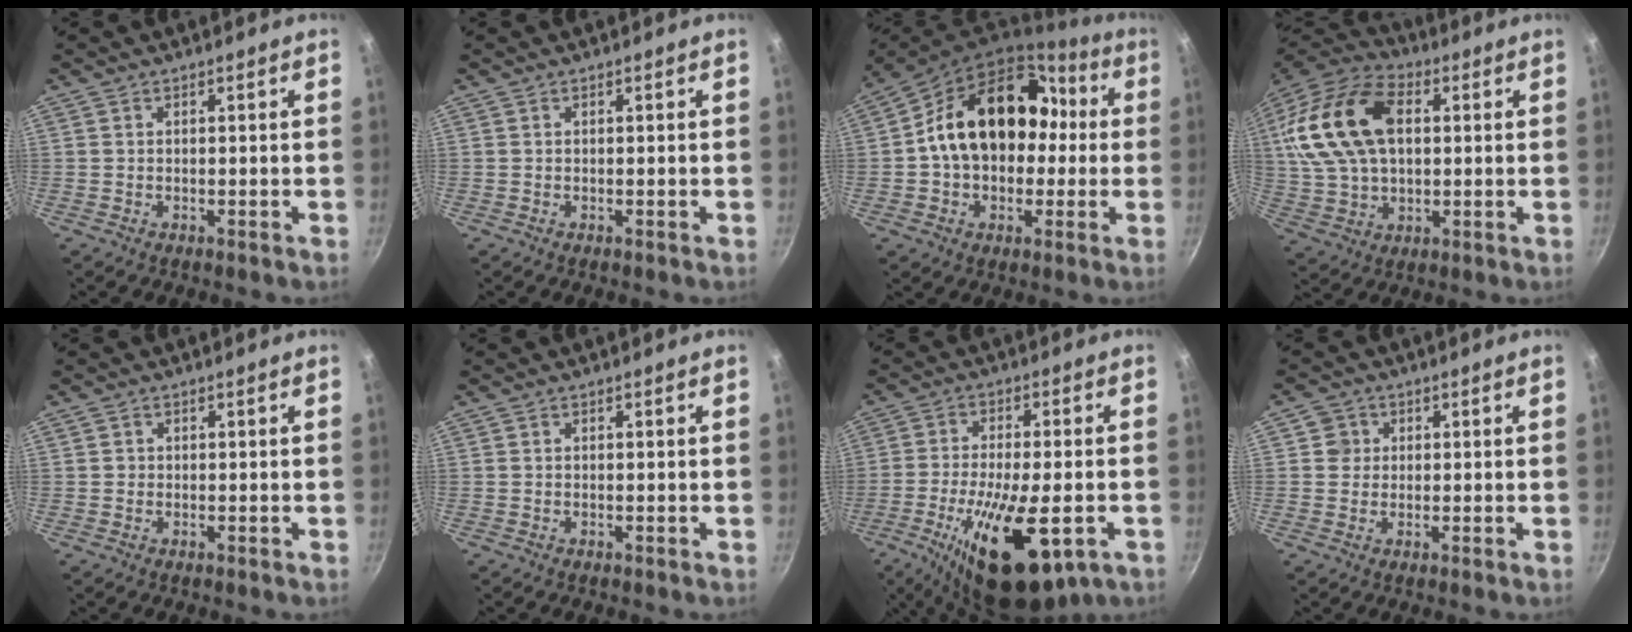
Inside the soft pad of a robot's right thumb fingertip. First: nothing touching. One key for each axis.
{"total": 0.0}
{"total": 20.7, "fx": 1.3, "fy": 15.2, "fz": 14.0, "tx": -0.190, "ty": 0.057, "tz": 0.019}
{"total": 21.5, "fx": 4.1, "fy": 13.9, "fz": 15.9, "tx": -0.297, "ty": 0.020, "tz": 0.070}
{"total": 0.8, "fx": 0.3, "fy": 0.8, "fz": 0.2, "tx": 0.001, "ty": 0.003, "tz": 0.003}
{"total": 0.0}
{"total": 19.4, "fx": -7.2, "fy": 7.2, "fz": 16.5, "tx": -0.271, "ty": -0.003, "tz": -0.109}
{"total": 3.3, "fx": 0.8, "fy": 3.2, "fz": 0.5, "tx": 0.015, "ty": 0.004, "tz": 0.007}